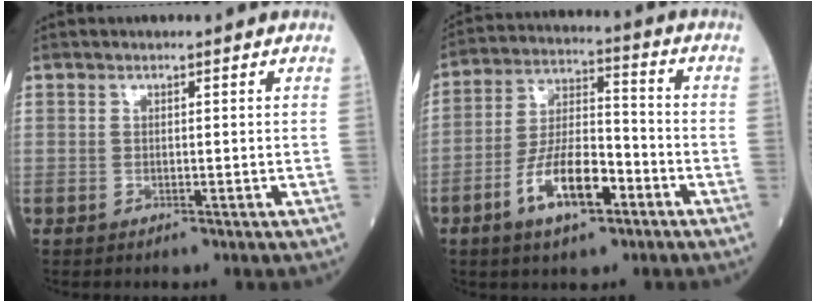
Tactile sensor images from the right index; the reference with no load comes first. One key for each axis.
{"total": 11.1, "fx": -5.3, "fy": 3.9, "fz": 9.0, "tx": -0.178, "ty": 0.008, "tz": -0.093}